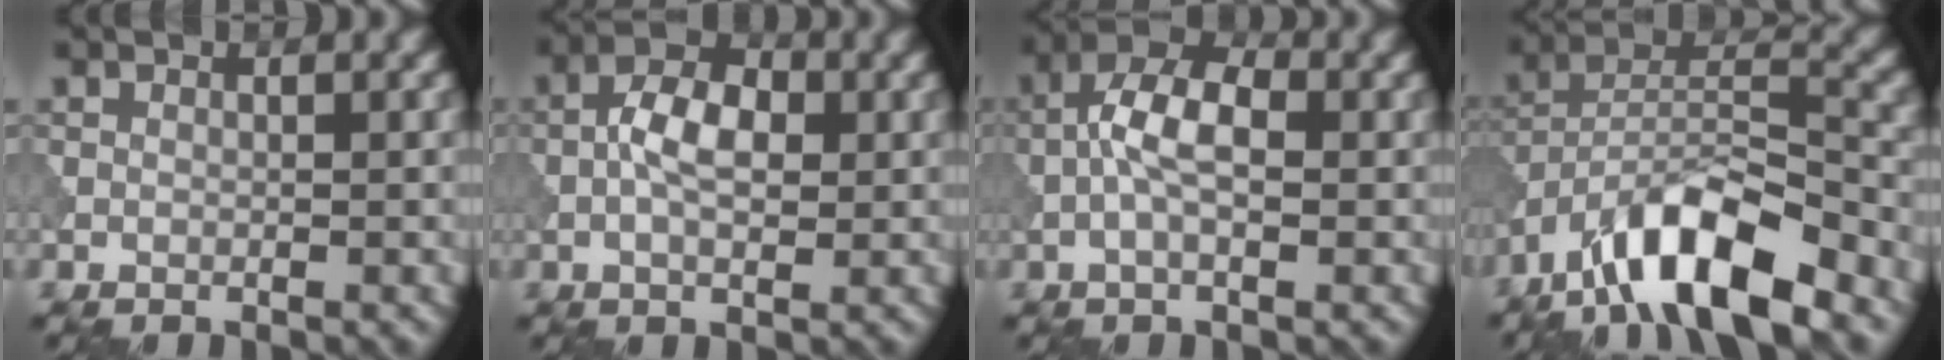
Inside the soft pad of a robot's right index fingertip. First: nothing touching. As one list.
[{"total": 4.3, "force": [-0.3, 2.3, 3.6], "torque": [-0.073, 0.006, -0.012]}, {"total": 4.9, "force": [-0.6, 2.3, 4.4], "torque": [-0.091, 0.009, -0.023]}, {"total": 11.0, "force": [-7.5, 3.3, 7.3], "torque": [-0.123, 0.012, -0.146]}]